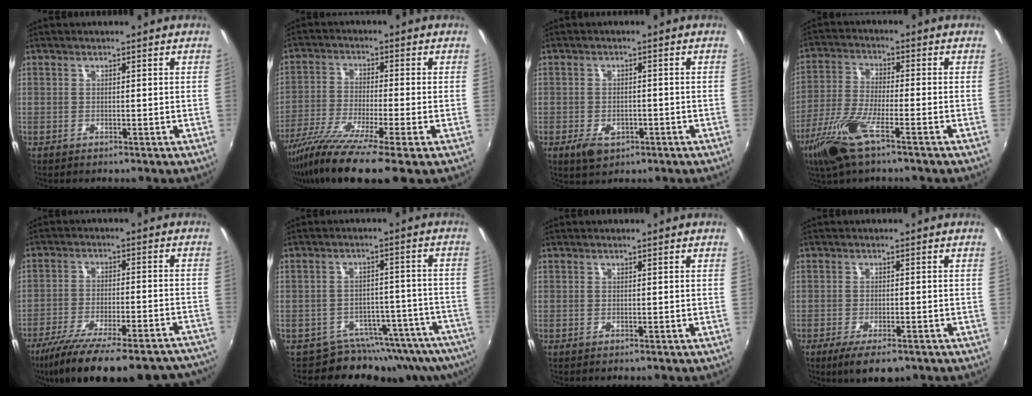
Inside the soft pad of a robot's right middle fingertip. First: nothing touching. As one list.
[{"total": 13.1, "force": [-8.9, 0.7, 9.6], "torque": [-0.198, -0.048, -0.163]}, {"total": 4.9, "force": [-2.3, 3.2, 2.9], "torque": [-0.065, -0.009, -0.034]}, {"total": 11.3, "force": [-6.7, 2.6, 8.8], "torque": [-0.198, -0.020, -0.133]}, {"total": 28.5, "force": [-24.2, 6.5, 13.4], "torque": [-0.224, -0.037, -0.333]}, {"total": 12.7, "force": [-11.3, 5.2, 2.8], "torque": [-0.036, 0.019, -0.139]}, {"total": 0.0}, {"total": 6.1, "force": [-4.0, 2.0, 4.2], "torque": [-0.090, -0.025, -0.066]}]